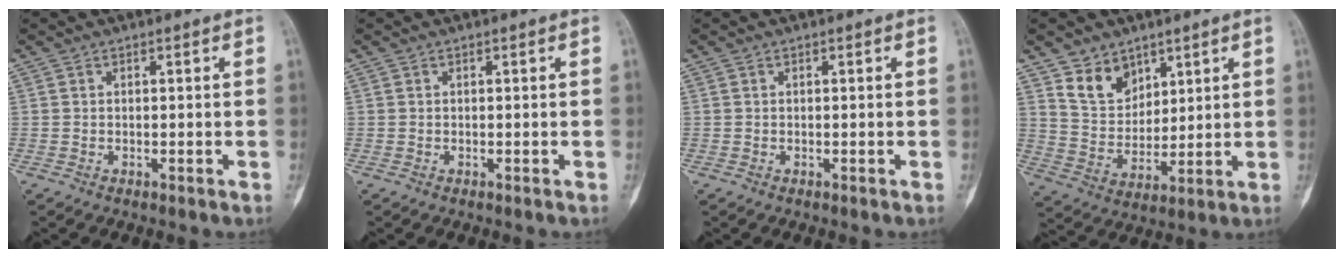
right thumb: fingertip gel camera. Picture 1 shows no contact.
{"total": 0.0}
{"total": 0.0}
{"total": 8.9, "force": [5.8, 6.0, 3.0], "torque": [-0.026, -0.045, 0.118]}